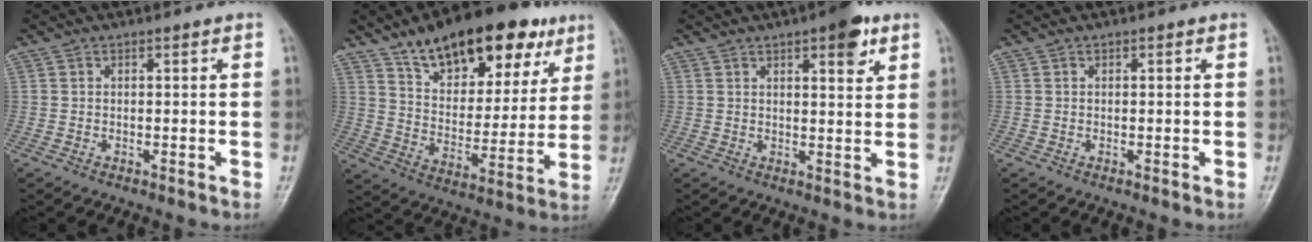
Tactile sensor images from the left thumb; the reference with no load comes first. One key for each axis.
{"total": 23.0, "fx": 14.2, "fy": 11.0, "fz": 14.4, "tx": -0.175, "ty": -0.034, "tz": 0.227}
{"total": 6.6, "fx": 3.7, "fy": 2.2, "fz": 5.1, "tx": -0.053, "ty": -0.014, "tz": 0.044}
{"total": 0.0}